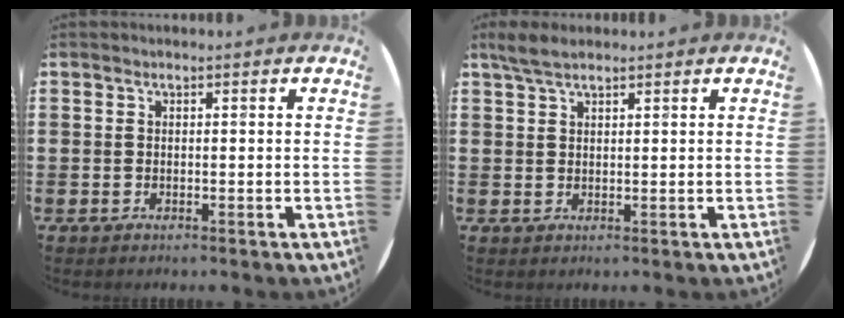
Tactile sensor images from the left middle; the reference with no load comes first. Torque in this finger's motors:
{"motor_torque": [0.05, -0.03, 0.05, 0.02]}